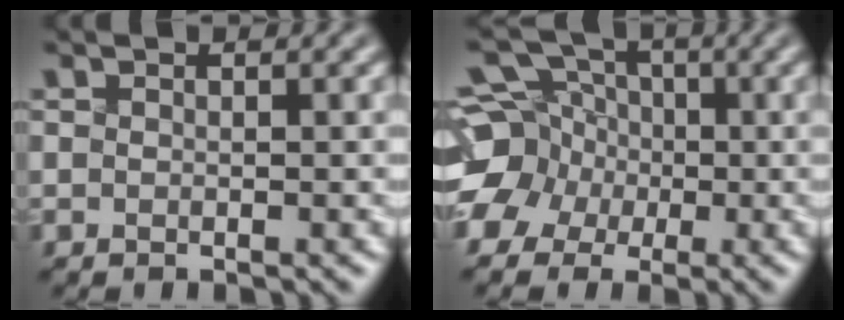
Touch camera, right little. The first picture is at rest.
{"total": 8.2, "force": [-1.6, 7.3, 3.5], "torque": [-0.090, 0.024, -0.057]}